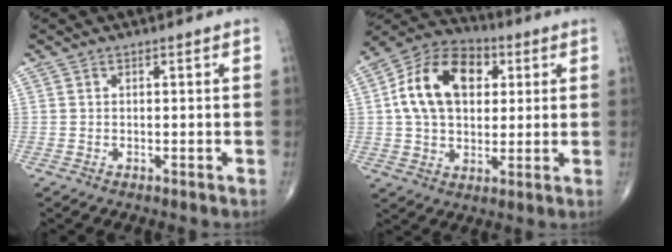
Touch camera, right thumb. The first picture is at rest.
{"total": 16.7, "force": [3.7, 11.2, 11.8], "torque": [-0.183, 0.012, 0.057]}